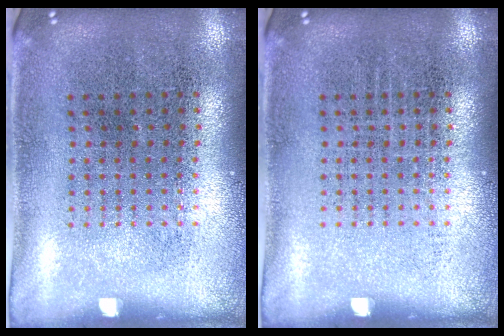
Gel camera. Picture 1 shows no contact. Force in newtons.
{"total": 0.0}